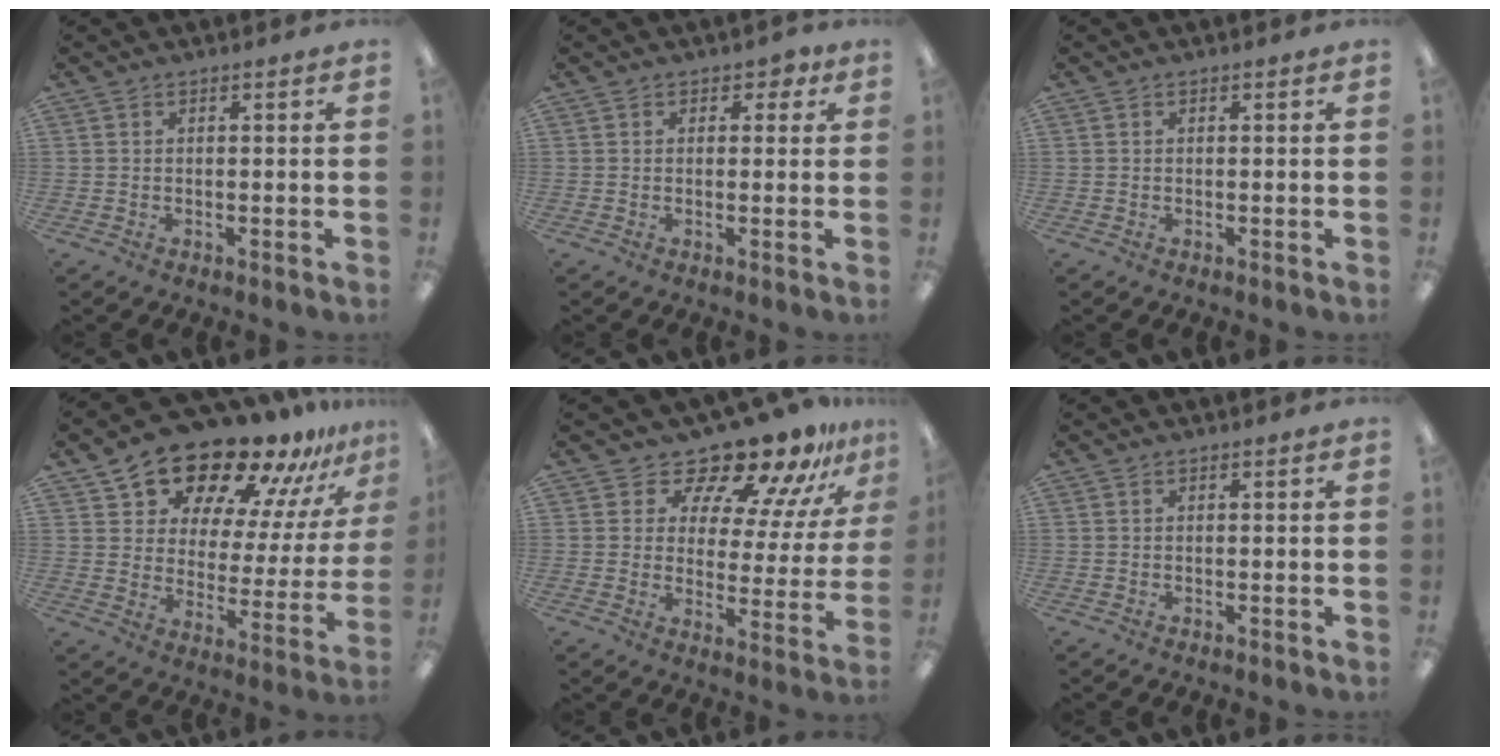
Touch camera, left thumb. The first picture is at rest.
{"total": 2.3, "force": [0.9, 1.7, 1.1], "torque": [0.002, -0.004, 0.011]}
{"total": 0.0}
{"total": 18.5, "force": [16.3, 6.9, 5.4], "torque": [-0.089, -0.142, 0.283]}
{"total": 13.8, "force": [12.2, 4.5, 4.6], "torque": [-0.082, -0.104, 0.210]}
{"total": 0.0}